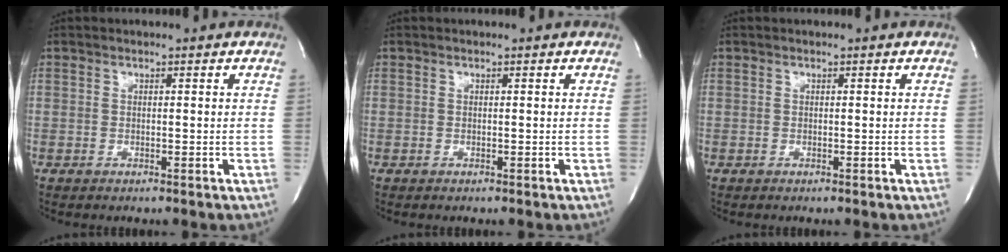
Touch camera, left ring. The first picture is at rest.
{"total": 0.0}
{"total": 0.0}